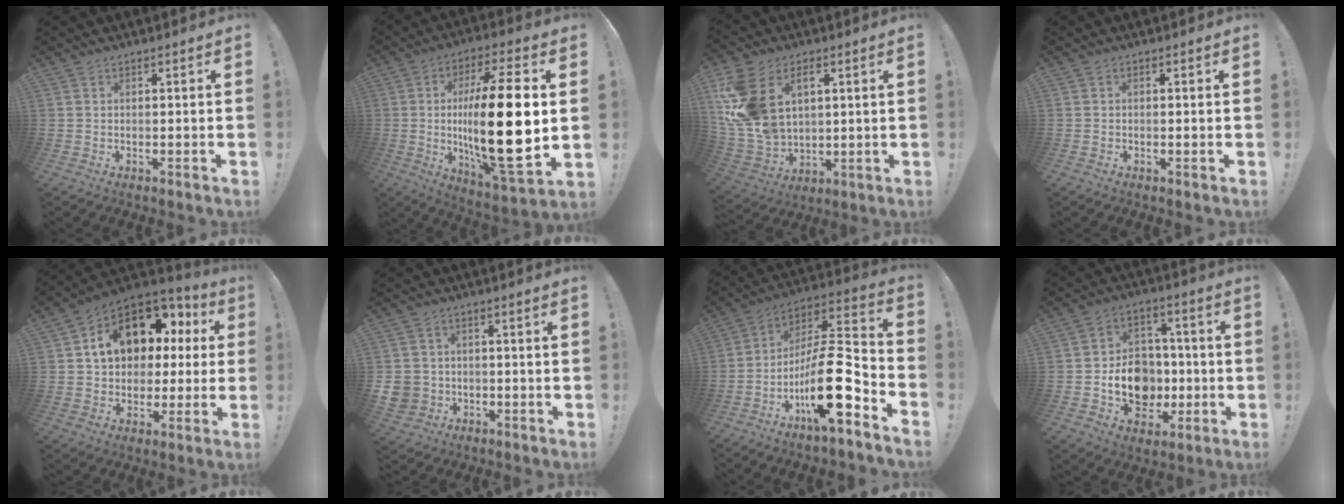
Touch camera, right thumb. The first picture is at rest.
{"total": 26.0, "force": [0.5, 7.9, 24.8], "torque": [-0.437, -0.009, 0.005]}
{"total": 17.1, "force": [6.1, 11.8, 10.8], "torque": [-0.233, -0.028, 0.117]}
{"total": 0.6, "force": [-0.2, 0.3, 0.5], "torque": [-0.001, -0.001, -0.005]}
{"total": 15.5, "force": [6.0, 11.3, 8.8], "torque": [-0.130, -0.028, 0.121]}
{"total": 6.3, "force": [-1.1, 5.9, 2.0], "torque": [-0.041, 0.010, -0.018]}
{"total": 20.2, "force": [-7.7, 6.0, 17.6], "torque": [-0.316, 0.033, -0.129]}
{"total": 13.9, "force": [-2.8, 11.5, 7.1], "torque": [-0.102, 0.026, -0.039]}